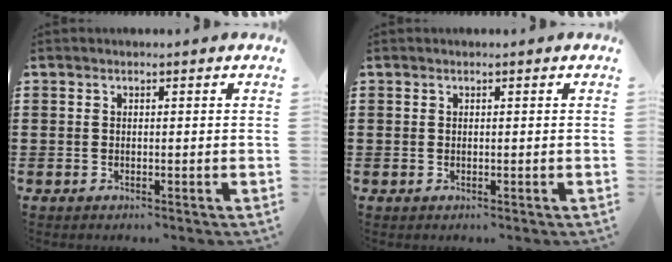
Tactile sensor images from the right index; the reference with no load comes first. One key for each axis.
{"total": 0.0}